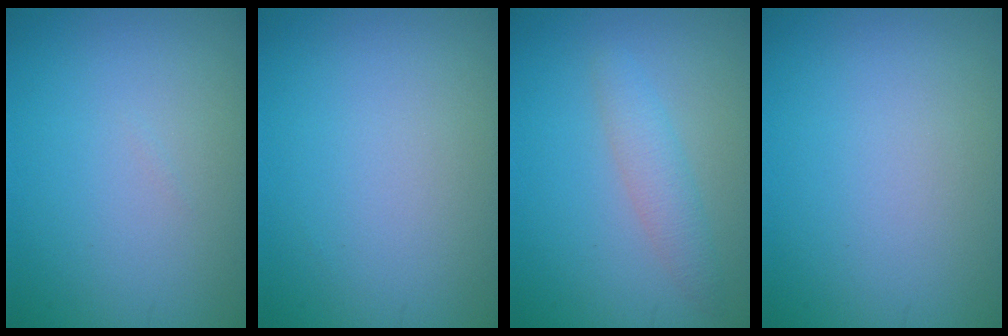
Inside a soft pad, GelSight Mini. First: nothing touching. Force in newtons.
{"total": 0.0}
{"total": 2.2, "press": 2.2, "slide": 0.1}
{"total": 0.0}